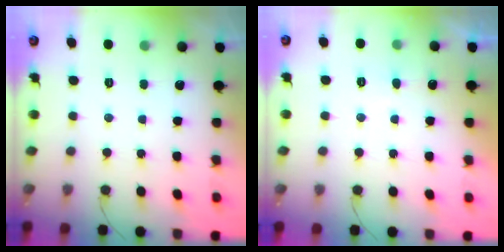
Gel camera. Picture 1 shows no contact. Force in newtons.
{"total": 3.6, "press": 3.5, "slide": 0.3}